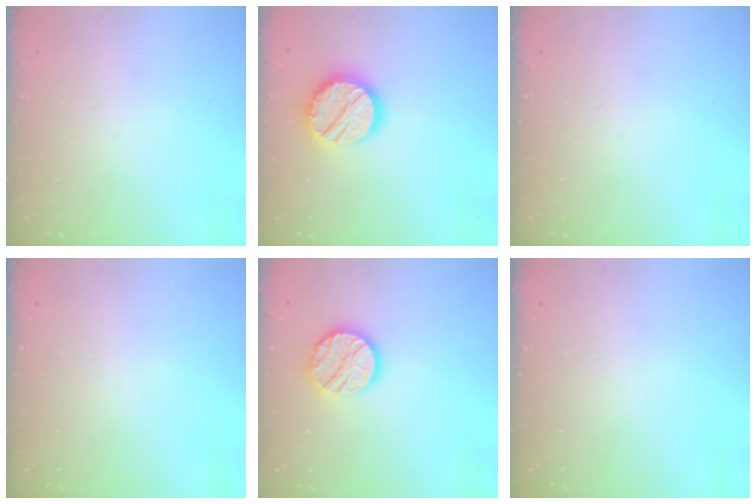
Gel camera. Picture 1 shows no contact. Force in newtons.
{"total": 16.3, "press": 16.2, "slide": 1.6}
{"total": 0.0}
{"total": 0.0}
{"total": 13.2, "press": 13.2, "slide": 0.6}
{"total": 0.0}